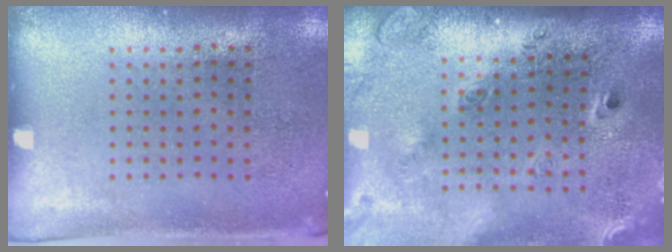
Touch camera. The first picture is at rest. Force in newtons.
{"total": 2.8, "press": 1.9, "slide": 2.0}